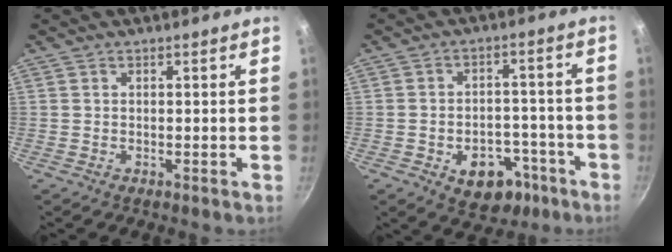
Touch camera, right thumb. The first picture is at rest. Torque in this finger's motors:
{"motor_torque": [-0.10, 0.36, -0.12, 0.17, 0.03]}